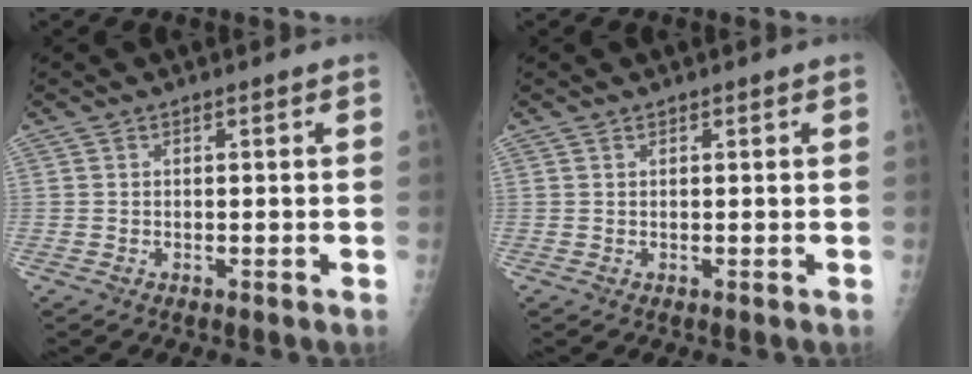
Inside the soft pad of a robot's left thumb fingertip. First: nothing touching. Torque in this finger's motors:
{"motor_torque": [0.15, 0.06, 0.18, 0.06, 0.00]}